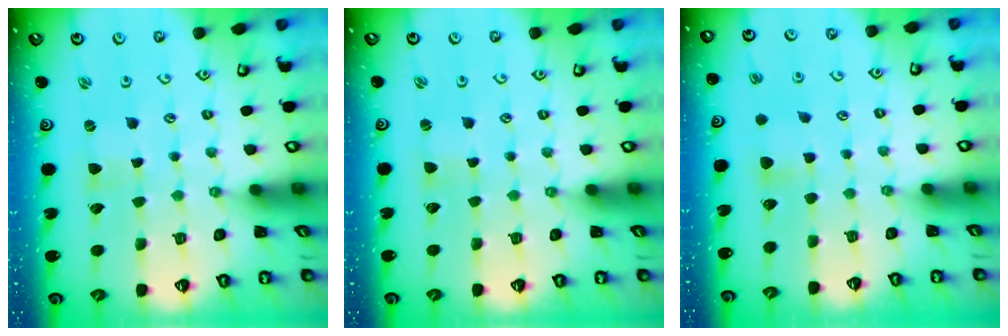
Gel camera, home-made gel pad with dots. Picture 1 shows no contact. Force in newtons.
{"total": 0.9, "press": 0.9, "slide": 0.2}
{"total": 5.0, "press": 4.9, "slide": 0.9}